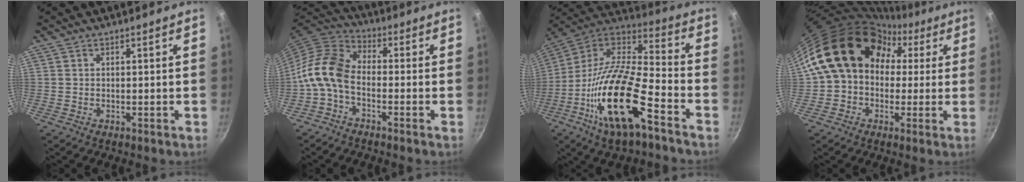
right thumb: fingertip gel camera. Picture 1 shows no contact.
{"total": 9.5, "force": [-2.9, 5.9, 6.9], "torque": [-0.134, 0.041, -0.075]}
{"total": 23.6, "force": [-10.4, 8.3, 19.4], "torque": [-0.350, 0.044, -0.207]}
{"total": 18.1, "force": [2.7, 14.9, 10.0], "torque": [-0.134, 0.055, 0.031]}